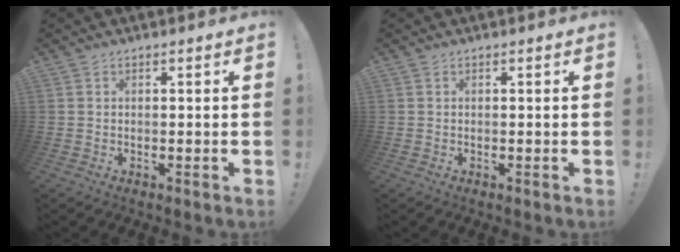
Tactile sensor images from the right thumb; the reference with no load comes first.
{"total": 0.0}